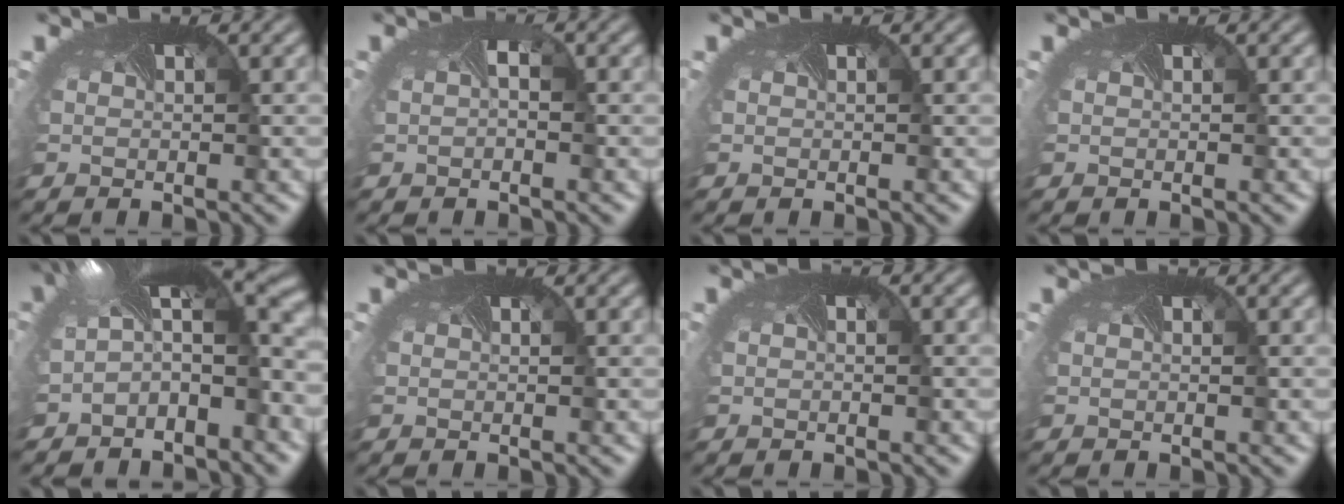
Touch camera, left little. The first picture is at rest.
{"total": 0.8, "force": [-0.3, 0.3, 0.7], "torque": [-0.014, 0.002, -0.003]}
{"total": 0.0}
{"total": 0.0}
{"total": 9.5, "force": [0.2, 3.7, 8.8], "torque": [-0.145, 0.003, -0.005]}
{"total": 0.0}
{"total": 0.6, "force": [-0.1, 0.0, 0.5], "torque": [-0.007, 0.005, 0.000]}
{"total": 0.0}